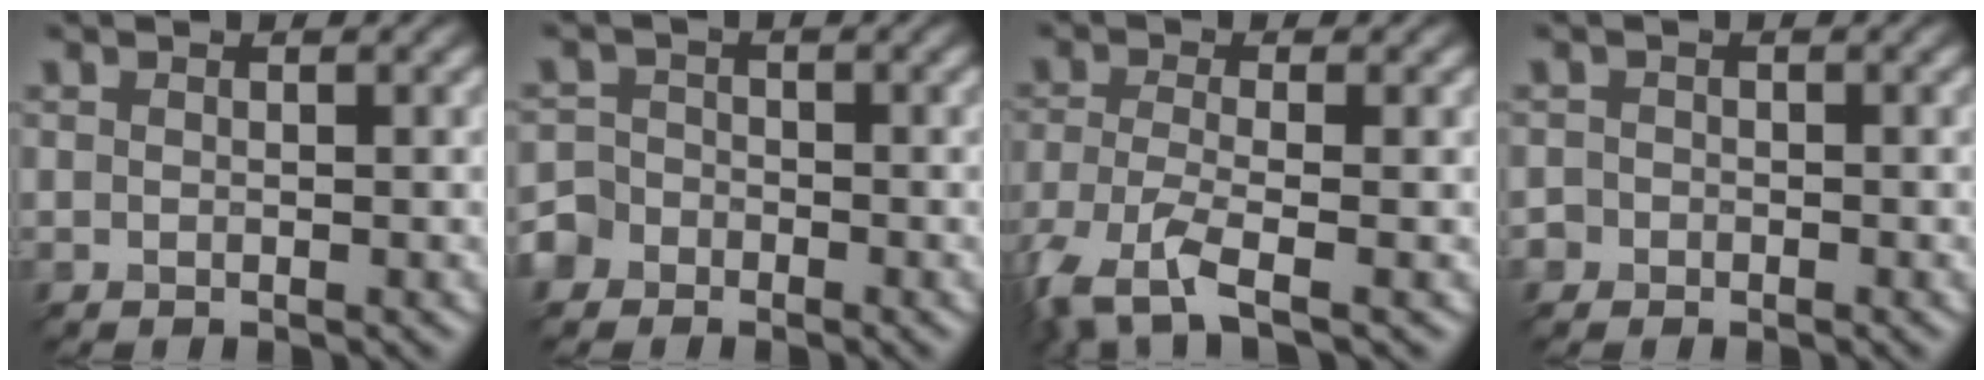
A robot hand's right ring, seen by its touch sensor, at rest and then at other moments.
{"total": 2.7, "force": [-2.4, 1.0, -0.8], "torque": [0.002, 0.002, -0.032]}
{"total": 5.8, "force": [-4.2, 1.3, 3.7], "torque": [-0.111, -0.008, -0.072]}
{"total": 1.6, "force": [-1.3, -0.2, -1.0], "torque": [0.001, 0.004, -0.007]}